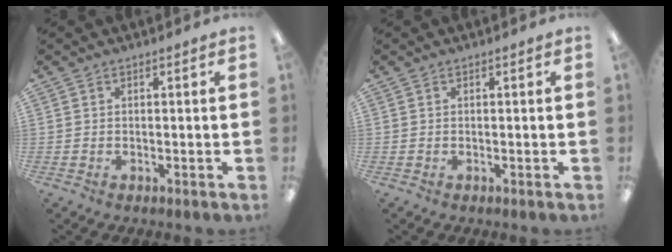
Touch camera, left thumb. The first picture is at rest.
{"total": 0.0}